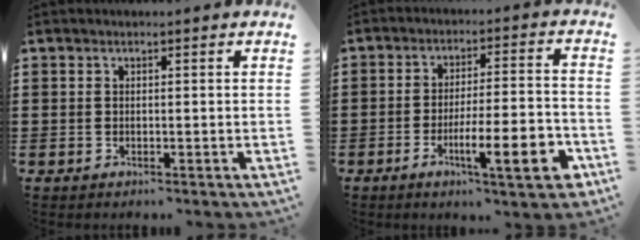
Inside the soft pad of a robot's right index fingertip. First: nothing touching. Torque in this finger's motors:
{"motor_torque": [0.53, -0.46, 0.26, 0.08]}